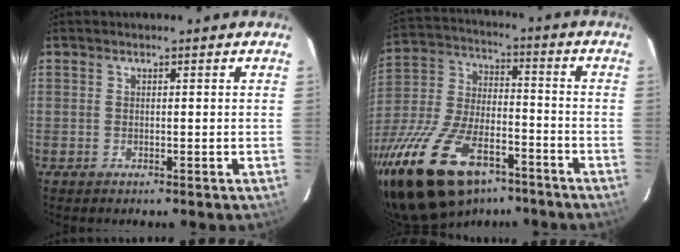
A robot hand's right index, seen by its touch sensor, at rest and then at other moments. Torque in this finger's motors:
{"motor_torque": [1.84, -0.29, 0.71, 0.21]}